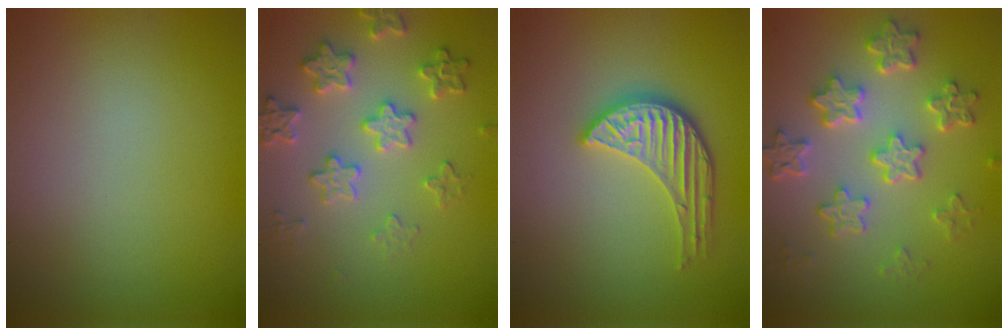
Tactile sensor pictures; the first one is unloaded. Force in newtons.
{"total": 3.6, "press": 3.6, "slide": 0.8}
{"total": 4.1, "press": 3.5, "slide": 2.2}
{"total": 5.7, "press": 4.4, "slide": 3.6}